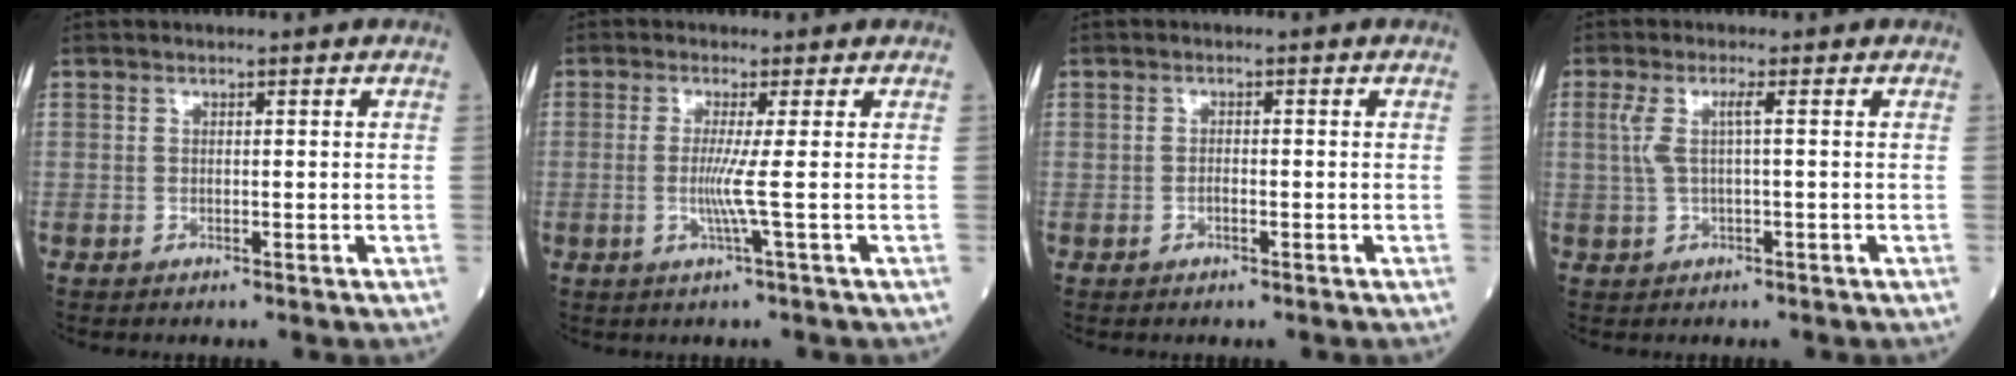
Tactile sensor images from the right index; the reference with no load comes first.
{"total": 3.5, "force": [-0.4, -1.4, 3.2], "torque": [-0.064, -0.007, -0.011]}
{"total": 0.8, "force": [-0.4, 0.2, 0.6], "torque": [-0.012, 0.001, -0.008]}
{"total": 3.2, "force": [0.6, 0.1, 3.1], "torque": [-0.075, 0.014, 0.015]}